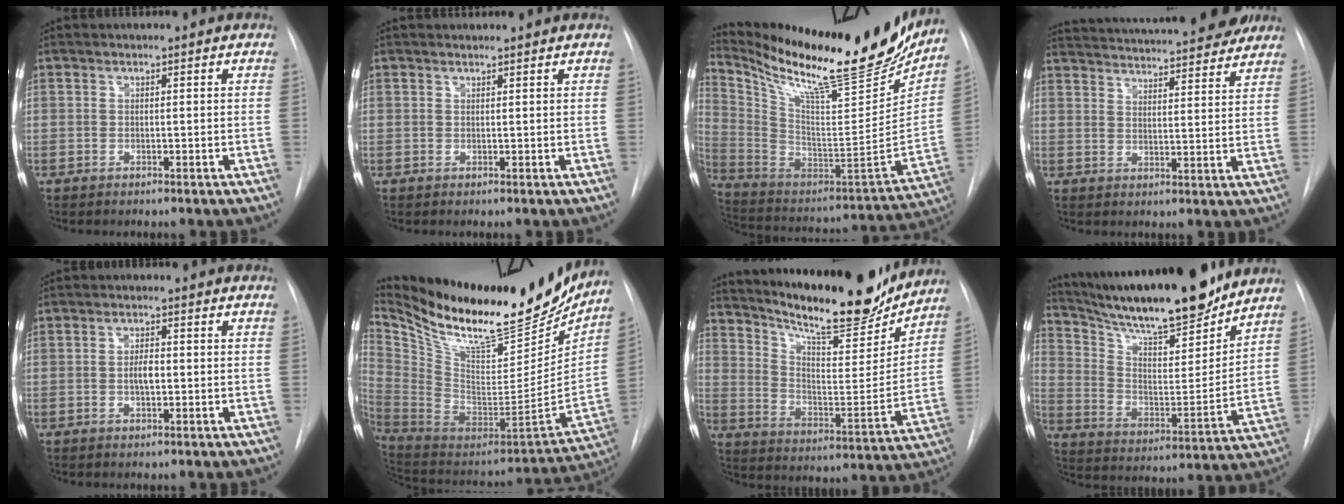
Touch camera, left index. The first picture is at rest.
{"total": 1.5, "force": [1.5, 0.0, 0.1], "torque": [-0.007, 0.008, 0.026]}
{"total": 30.0, "force": [24.8, 4.6, 16.3], "torque": [-0.285, -0.066, 0.373]}
{"total": 24.8, "force": [22.8, 3.1, 9.3], "torque": [-0.158, -0.012, 0.299]}
{"total": 2.5, "force": [-0.2, 0.9, 2.3], "torque": [-0.043, 0.002, -0.002]}
{"total": 30.4, "force": [25.4, 7.2, 15.1], "torque": [-0.267, -0.052, 0.390]}
{"total": 21.5, "force": [19.0, 3.8, 9.4], "torque": [-0.158, -0.035, 0.283]}
{"total": 22.1, "force": [19.2, 2.9, 10.6], "torque": [-0.188, -0.013, 0.309]}